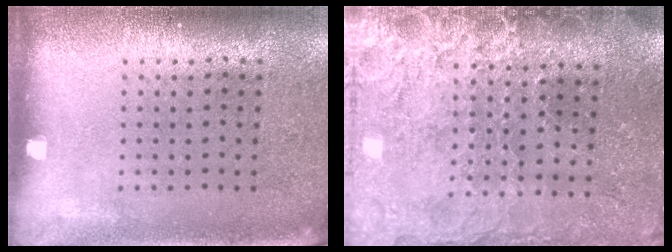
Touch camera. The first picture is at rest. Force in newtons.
{"total": 3.7, "press": 3.4, "slide": 1.5}